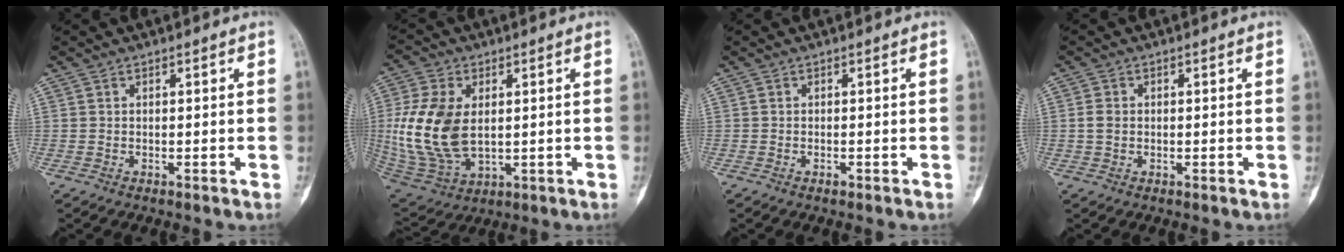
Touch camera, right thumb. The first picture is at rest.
{"total": 16.4, "force": [1.3, 10.2, 12.8], "torque": [-0.267, -0.011, 0.039]}
{"total": 0.5, "force": [-0.3, 0.2, 0.3], "torque": [-0.005, 0.001, -0.006]}
{"total": 1.9, "force": [0.0, 1.5, 1.1], "torque": [-0.018, 0.003, 0.000]}